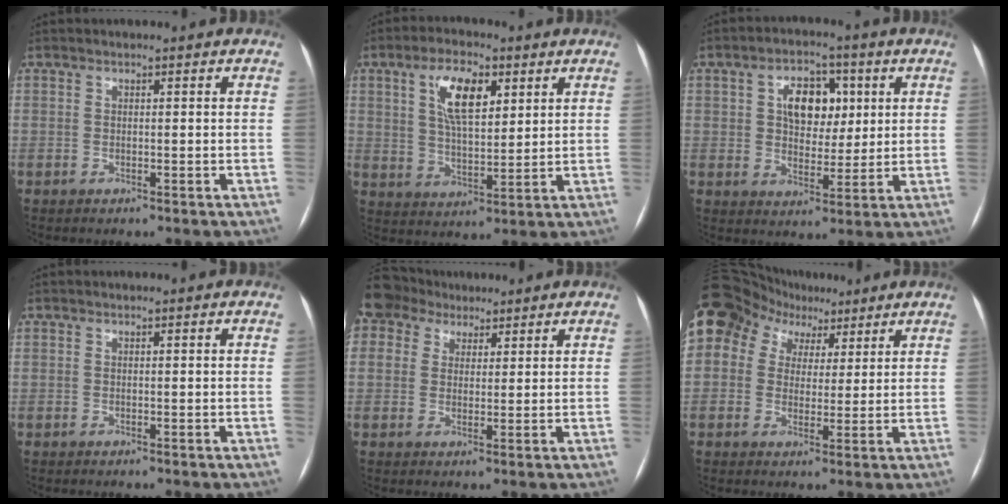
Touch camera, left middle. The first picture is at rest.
{"total": 9.1, "force": [3.9, 3.7, 7.4], "torque": [-0.139, 0.011, 0.074]}
{"total": 7.9, "force": [2.4, 5.1, 5.6], "torque": [-0.090, 0.017, 0.042]}
{"total": 0.0}
{"total": 6.5, "force": [4.7, 4.6, 0.4], "torque": [-0.015, 0.033, 0.091]}
{"total": 21.6, "force": [11.4, 16.4, 8.5], "torque": [-0.252, 0.101, 0.212]}